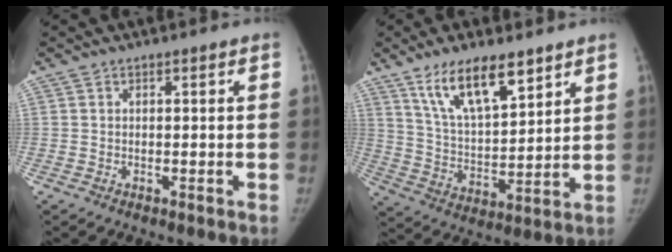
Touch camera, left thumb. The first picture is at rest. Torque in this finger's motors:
{"motor_torque": [0.20, 0.22, 1.41, -1.36, 0.10]}